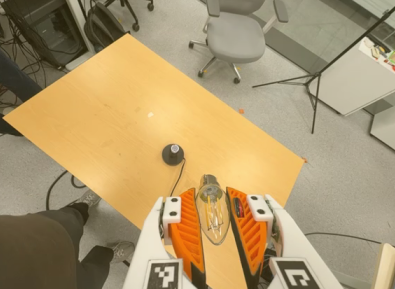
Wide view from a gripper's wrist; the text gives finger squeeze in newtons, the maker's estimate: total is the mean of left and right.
{"total": 10.6, "left": 10.2, "right": 11.0}